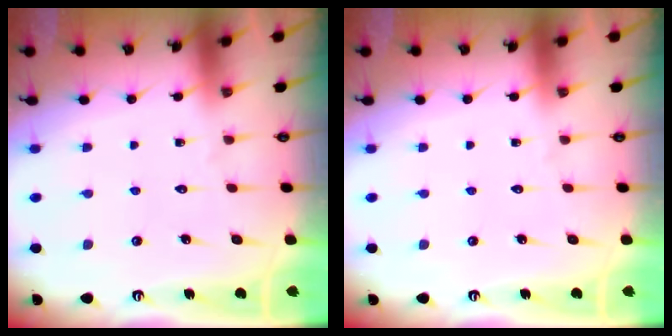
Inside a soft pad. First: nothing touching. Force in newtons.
{"total": 0.0}